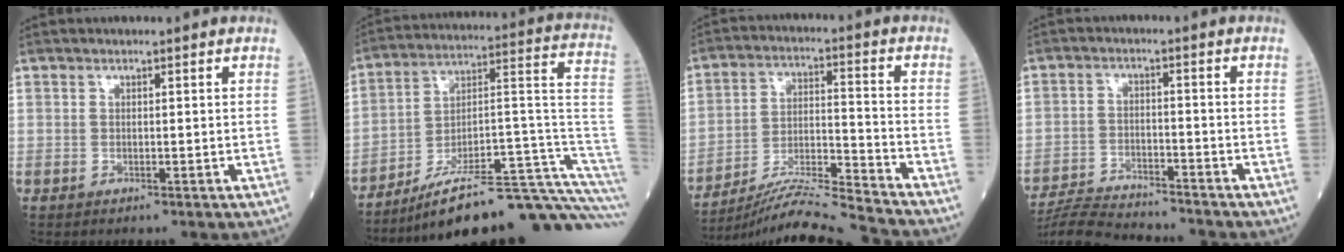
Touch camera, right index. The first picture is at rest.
{"total": 25.3, "force": [-20.2, -0.1, 15.2], "torque": [-0.116, 0.035, -0.305]}
{"total": 14.0, "force": [-13.4, -2.6, 3.2], "torque": [-0.053, 0.010, -0.230]}
{"total": 10.7, "force": [-10.4, 0.4, 2.8], "torque": [-0.045, -0.003, -0.174]}